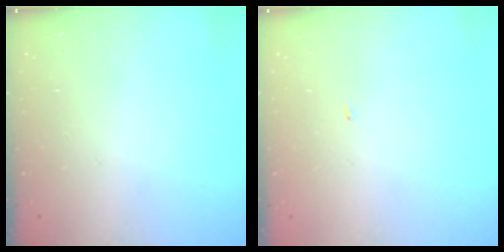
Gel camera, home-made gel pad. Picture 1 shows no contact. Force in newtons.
{"total": 1.8, "press": 1.8, "slide": 0.2}